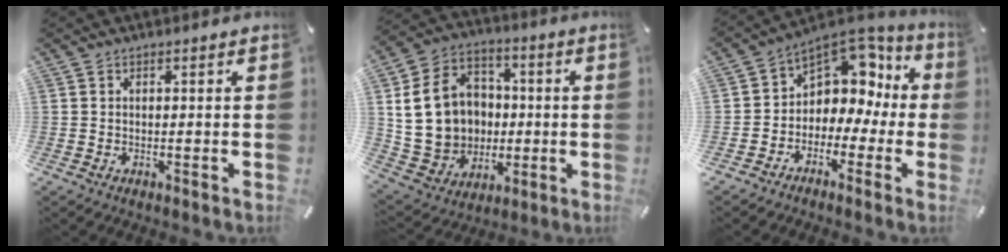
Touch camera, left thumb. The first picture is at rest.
{"total": 16.9, "force": [1.0, 15.1, 7.7], "torque": [-0.152, 0.009, 0.029]}
{"total": 8.7, "force": [3.7, 7.0, 3.5], "torque": [-0.043, -0.041, 0.064]}